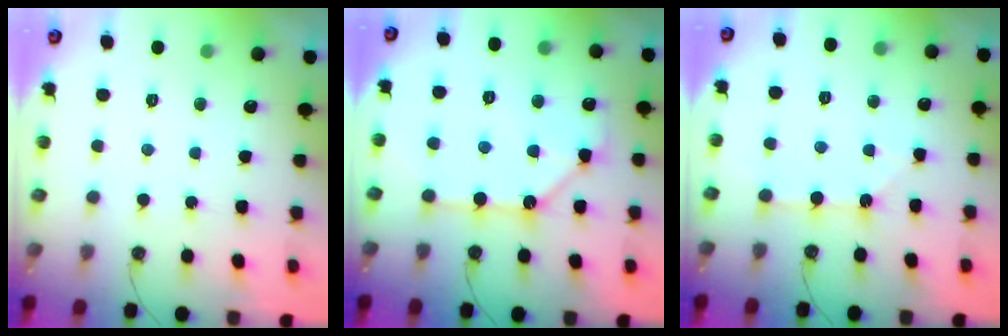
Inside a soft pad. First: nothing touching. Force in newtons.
{"total": 14.4, "press": 14.3, "slide": 1.3}
{"total": 2.3, "press": 2.3, "slide": 0.3}